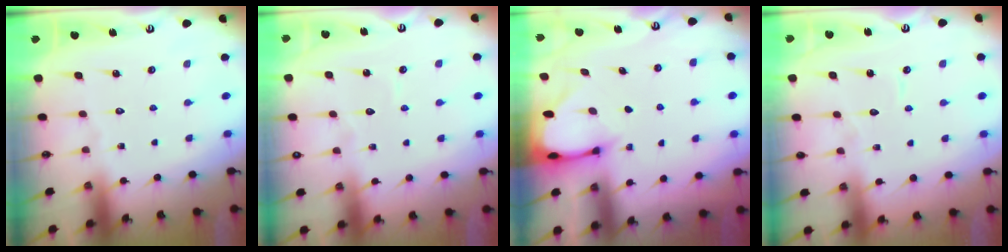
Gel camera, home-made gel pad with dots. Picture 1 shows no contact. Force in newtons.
{"total": 4.0, "press": 4.0, "slide": 0.3}
{"total": 2.5, "press": 2.5, "slide": 0.0}
{"total": 3.2, "press": 3.2, "slide": 0.1}